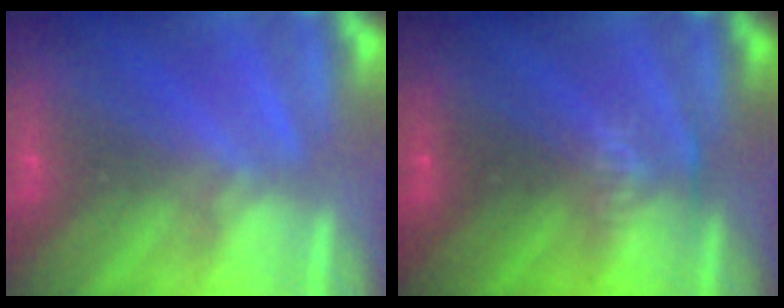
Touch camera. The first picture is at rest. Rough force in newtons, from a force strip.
{"total": 3.3}